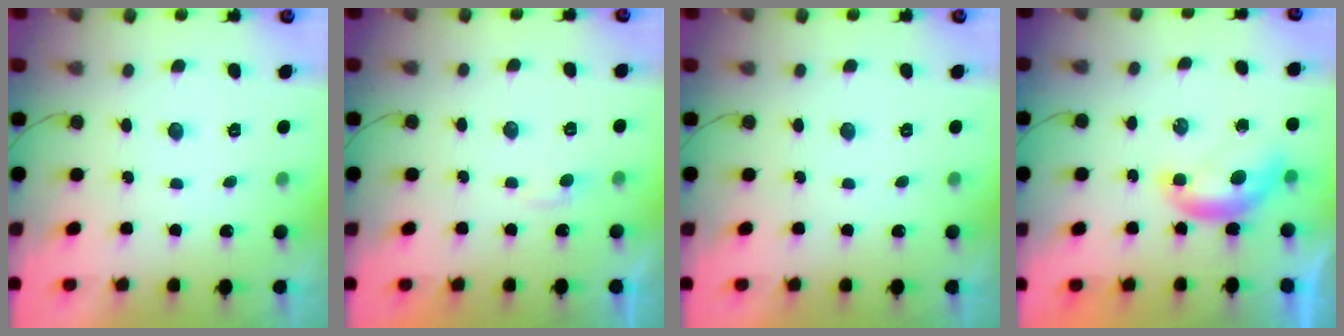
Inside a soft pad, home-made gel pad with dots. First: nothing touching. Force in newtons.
{"total": 2.4, "press": 2.4, "slide": 0.2}
{"total": 0.0}
{"total": 6.7, "press": 6.7, "slide": 0.9}